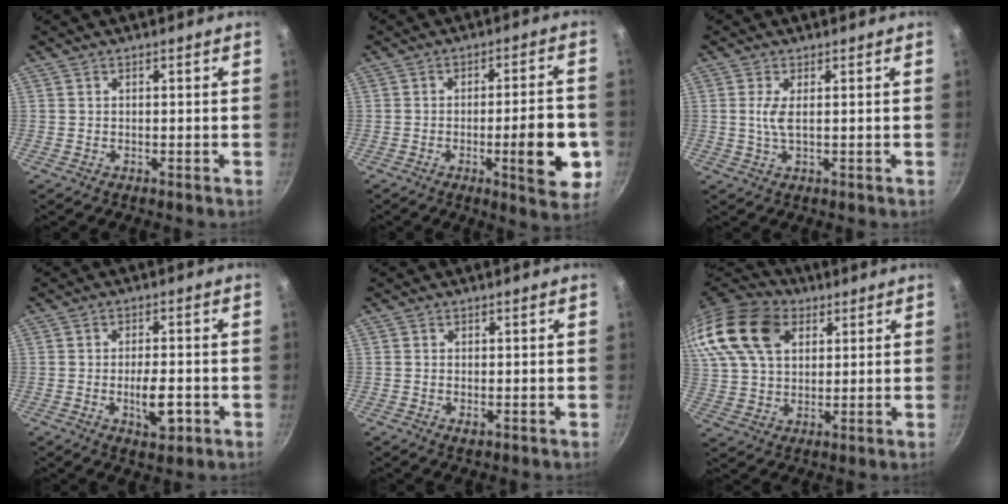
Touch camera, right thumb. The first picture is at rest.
{"total": 13.0, "force": [-3.3, 3.5, 12.1], "torque": [-0.144, 0.011, -0.044]}
{"total": 2.8, "force": [0.4, 0.6, 2.8], "torque": [-0.065, -0.002, 0.009]}
{"total": 6.5, "force": [-1.8, 2.9, 5.5], "torque": [-0.071, 0.005, -0.024]}
{"total": 1.3, "force": [-0.2, 0.8, 1.0], "torque": [-0.019, -0.003, -0.003]}
{"total": 23.8, "force": [10.2, 16.0, 14.4], "torque": [-0.314, 0.026, 0.186]}